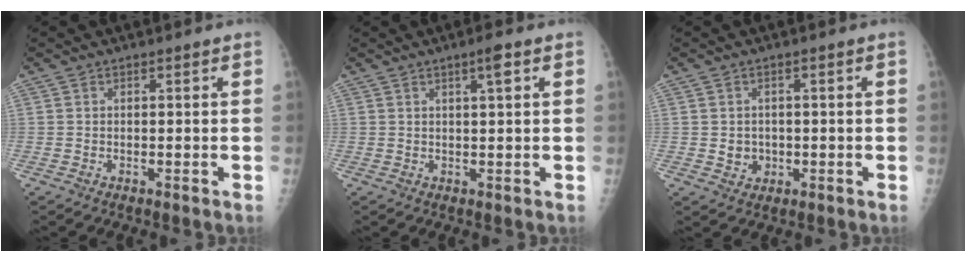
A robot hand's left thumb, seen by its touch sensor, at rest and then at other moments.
{"total": 2.7, "force": [1.3, 0.2, 2.4], "torque": [-0.038, -0.003, 0.020]}
{"total": 3.0, "force": [-0.3, 2.7, 1.1], "torque": [-0.004, 0.002, 0.003]}